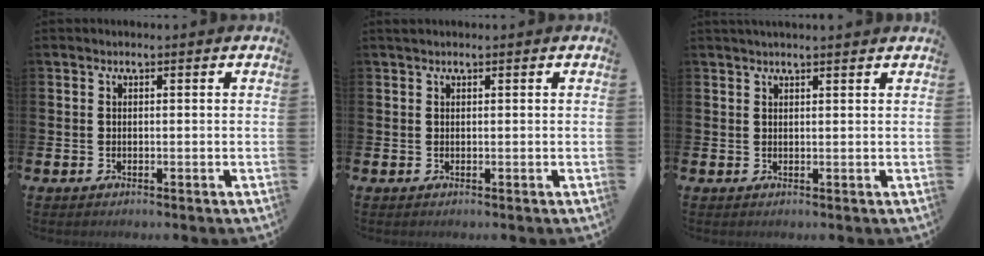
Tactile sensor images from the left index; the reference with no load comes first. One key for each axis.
{"total": 0.7, "fx": 0.6, "fy": 0.1, "fz": 0.3, "tx": 0.002, "ty": 0.001, "tz": 0.008}
{"total": 1.4, "fx": 1.3, "fy": -0.1, "fz": 0.4, "tx": -0.005, "ty": -0.002, "tz": 0.024}